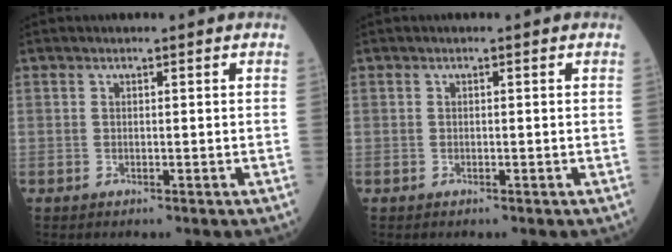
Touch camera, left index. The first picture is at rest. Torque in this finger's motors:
{"motor_torque": [0.00, 0.00, 0.00, 0.00]}